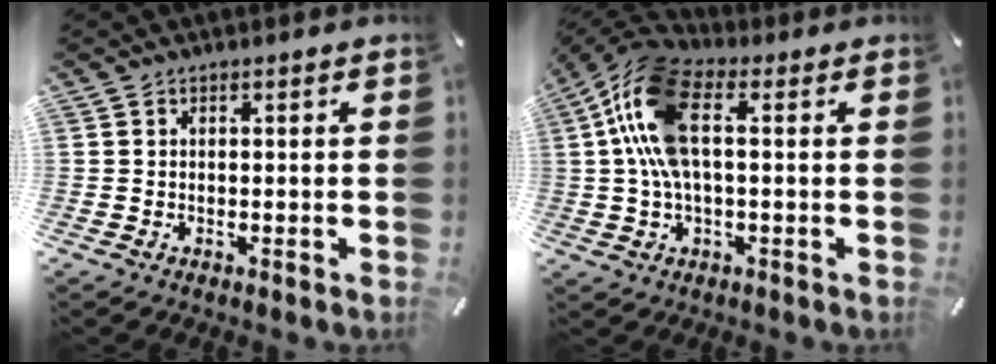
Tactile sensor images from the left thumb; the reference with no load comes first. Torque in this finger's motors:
{"motor_torque": [0.28, 1.37, 2.25, -0.52, 0.62]}